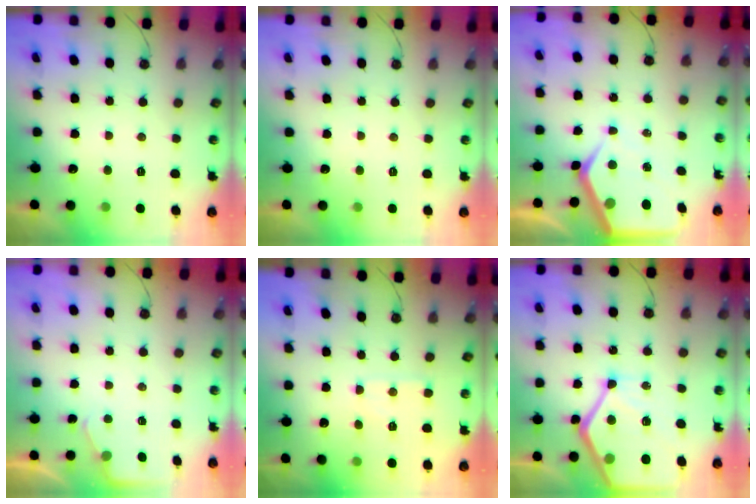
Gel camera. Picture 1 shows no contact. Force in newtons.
{"total": 0.0}
{"total": 9.7, "press": 9.7, "slide": 0.9}
{"total": 2.6, "press": 2.6, "slide": 0.4}
{"total": 3.4, "press": 3.3, "slide": 0.5}
{"total": 18.9, "press": 18.8, "slide": 1.9}